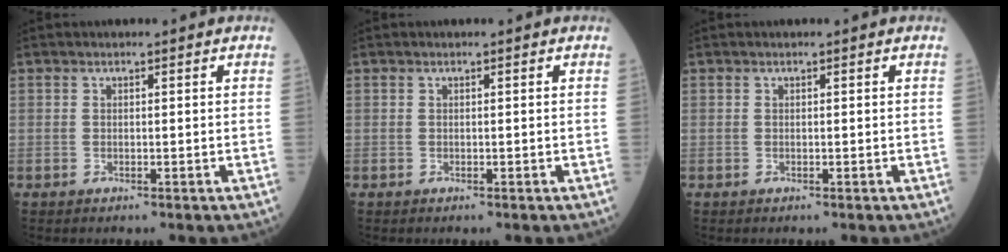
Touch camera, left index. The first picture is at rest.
{"total": 0.0}
{"total": 0.0}